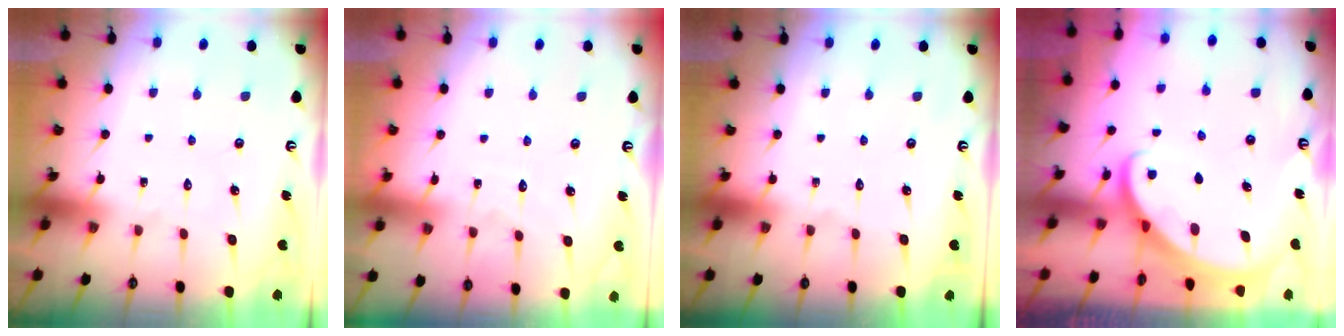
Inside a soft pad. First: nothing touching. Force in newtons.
{"total": 3.2, "press": 3.2, "slide": 0.3}
{"total": 0.0}
{"total": 2.5, "press": 2.5, "slide": 0.3}